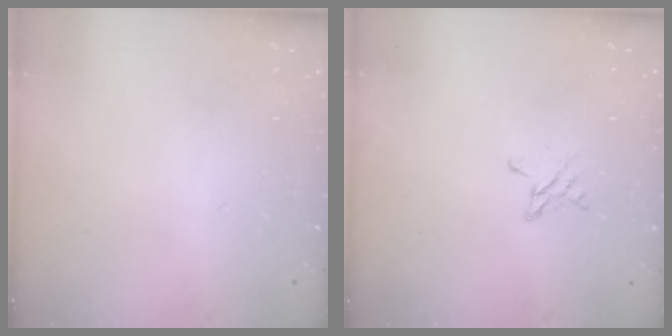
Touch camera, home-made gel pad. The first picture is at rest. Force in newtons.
{"total": 3.1, "press": 3.1, "slide": 0.3}